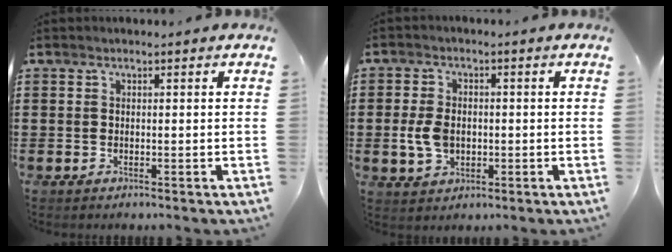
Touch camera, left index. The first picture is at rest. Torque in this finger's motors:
{"motor_torque": [0.97, 0.52, 0.50, 0.06]}